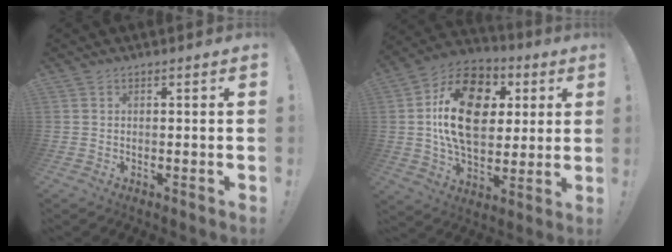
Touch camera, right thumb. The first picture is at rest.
{"total": 20.9, "force": [4.2, 13.9, 15.0], "torque": [-0.241, -0.008, 0.069]}